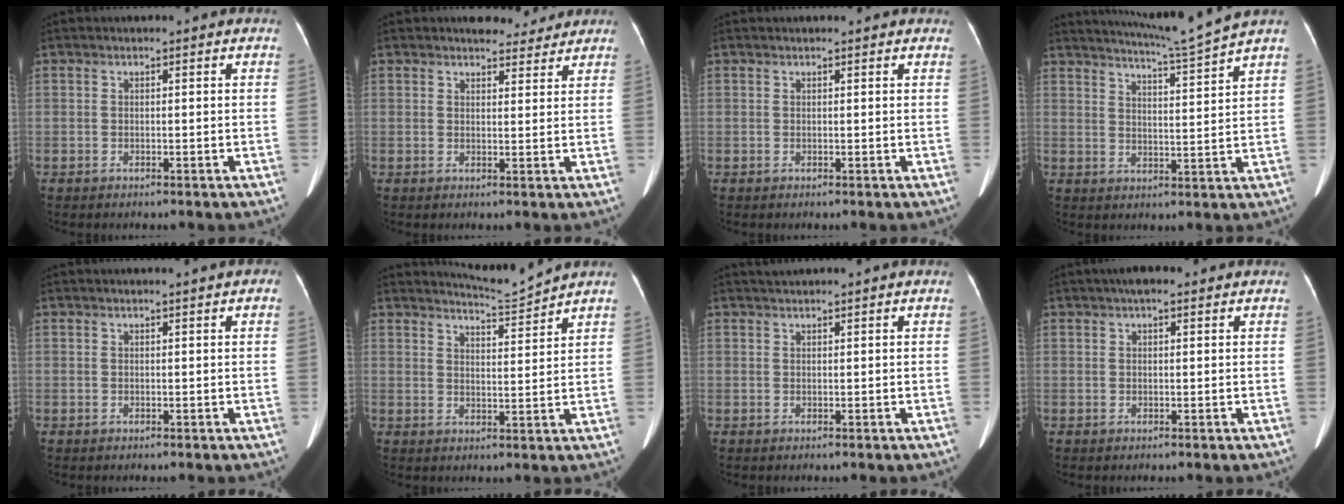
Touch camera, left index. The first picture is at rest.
{"total": 4.8, "force": [4.4, 1.6, 1.0], "torque": [-0.011, 0.005, 0.056]}
{"total": 3.0, "force": [2.6, 0.9, 1.2], "torque": [-0.014, 0.025, 0.025]}
{"total": 8.6, "force": [7.8, -2.8, 2.1], "torque": [-0.047, -0.031, 0.126]}
{"total": 1.8, "force": [1.1, 0.3, 1.5], "torque": [-0.014, 0.017, 0.013]}
{"total": 4.7, "force": [4.4, -1.5, -0.6], "torque": [-0.002, -0.020, 0.078]}
{"total": 1.1, "force": [1.0, -0.3, 0.3], "torque": [-0.007, 0.011, 0.026]}
{"total": 2.9, "force": [2.0, 1.0, 1.9], "torque": [-0.032, 0.017, 0.029]}